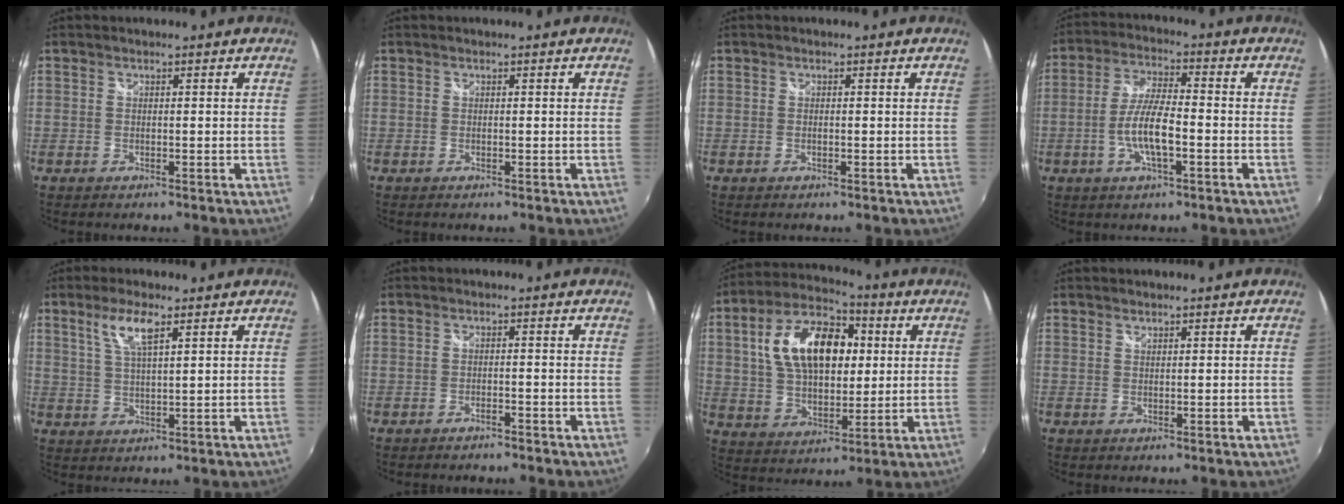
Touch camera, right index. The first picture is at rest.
{"total": 0.0}
{"total": 0.0}
{"total": 8.5, "force": [-2.5, 2.1, 7.8], "torque": [-0.159, 0.004, -0.048]}
{"total": 5.6, "force": [3.0, 1.3, 4.6], "torque": [-0.091, 0.004, 0.060]}
{"total": 1.7, "force": [-1.6, 0.5, 0.5], "torque": [-0.016, -0.002, -0.028]}
{"total": 17.5, "force": [3.9, 10.2, 13.7], "torque": [-0.258, 0.032, 0.068]}
{"total": 0.6, "force": [0.5, 0.2, 0.1], "torque": [-0.001, 0.001, 0.010]}